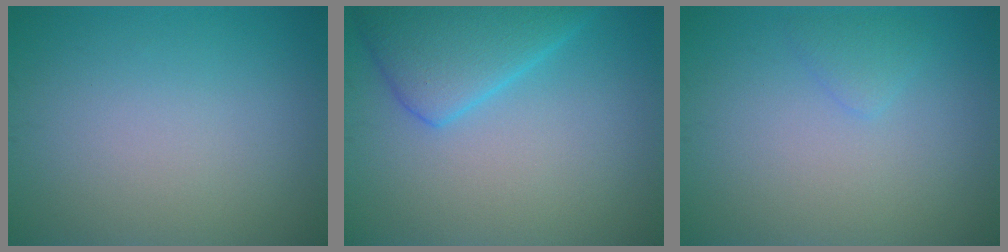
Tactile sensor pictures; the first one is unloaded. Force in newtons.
{"total": 5.4, "press": 5.4, "slide": 0.3}
{"total": 1.2, "press": 1.1, "slide": 0.1}